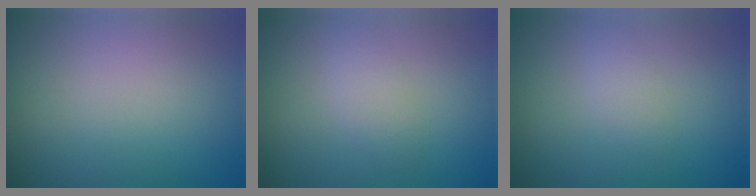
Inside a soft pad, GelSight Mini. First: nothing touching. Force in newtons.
{"total": 1.7, "press": 1.7, "slide": 0.1}
{"total": 1.4, "press": 1.4, "slide": 0.0}